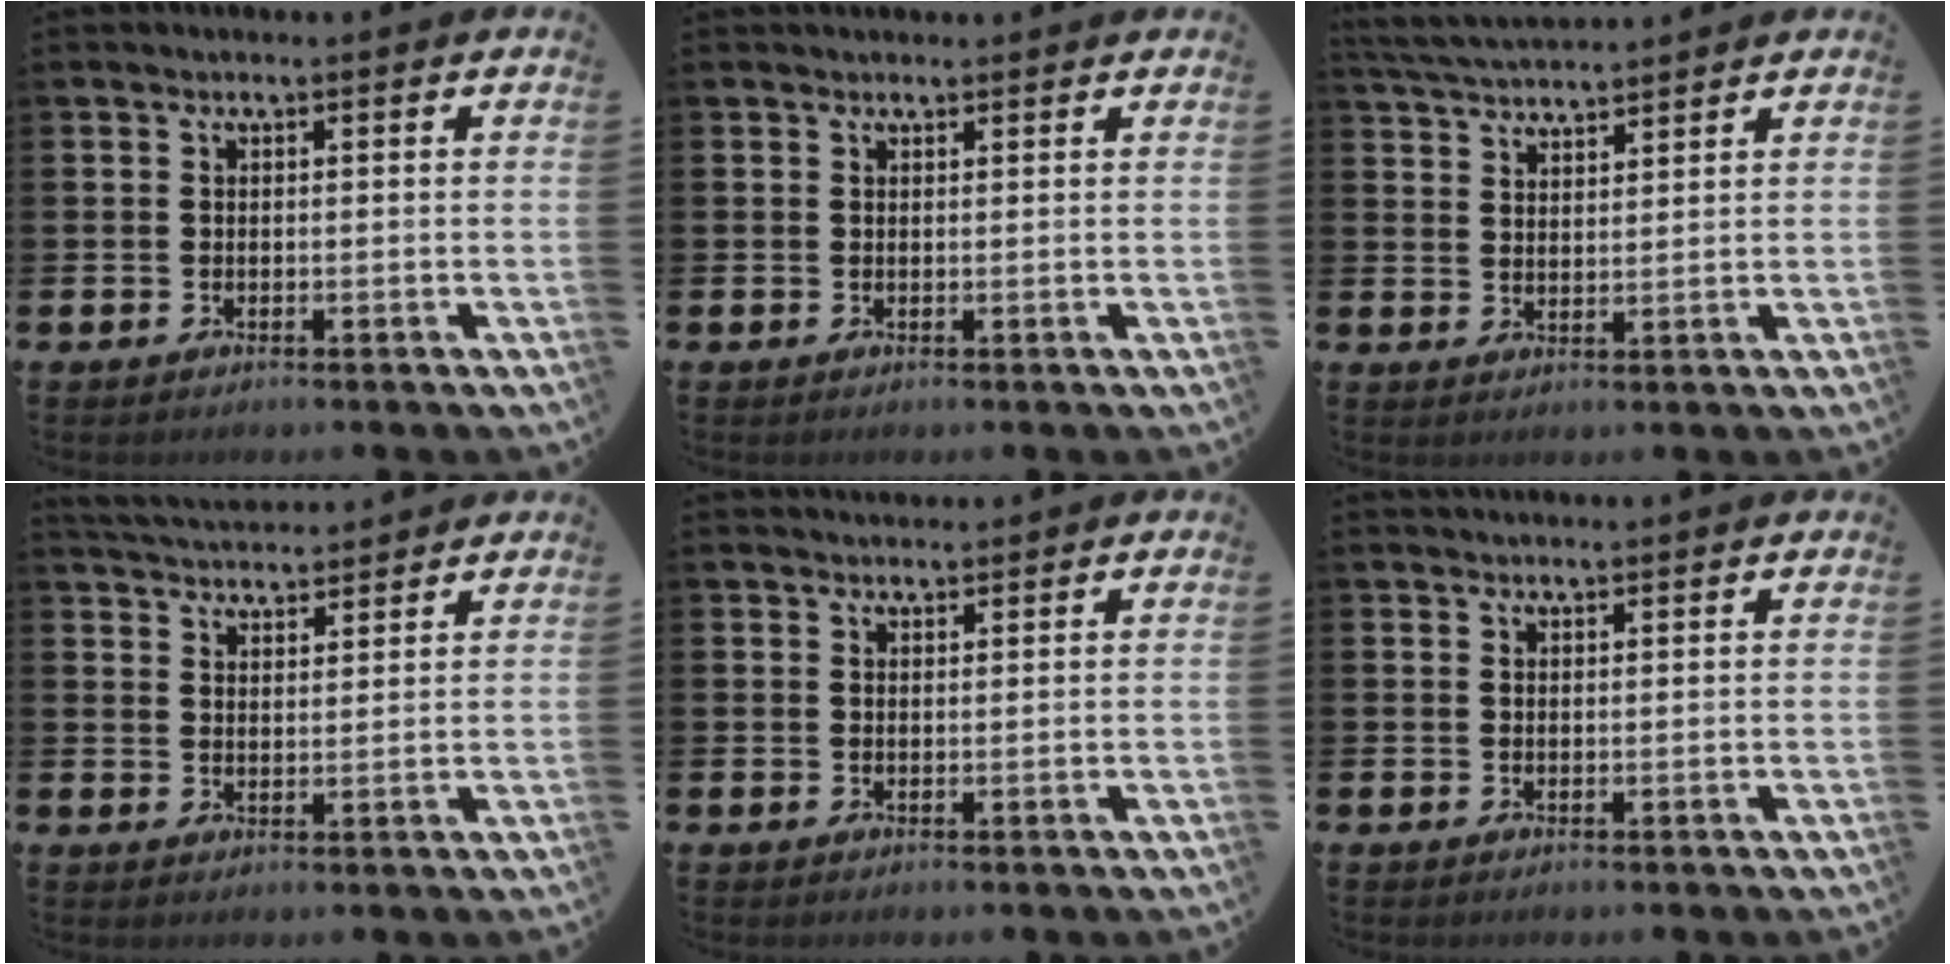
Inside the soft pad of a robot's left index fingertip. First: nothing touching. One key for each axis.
{"total": 0.8, "fx": 0.8, "fy": 0.2, "fz": 0.0, "tx": 0.008, "ty": -0.001, "tz": 0.013}
{"total": 4.2, "fx": 4.2, "fy": 0.5, "fz": 0.4, "tx": -0.024, "ty": -0.019, "tz": 0.076}
{"total": 4.3, "fx": 4.3, "fy": 0.6, "fz": 0.0, "tx": -0.016, "ty": -0.022, "tz": 0.078}
{"total": 1.6, "fx": 1.6, "fy": 0.3, "fz": 0.1, "tx": 0.010, "ty": -0.008, "tz": 0.027}
{"total": 1.1, "fx": 1.1, "fy": 0.0, "fz": 0.0, "tx": 0.008, "ty": -0.004, "tz": 0.019}